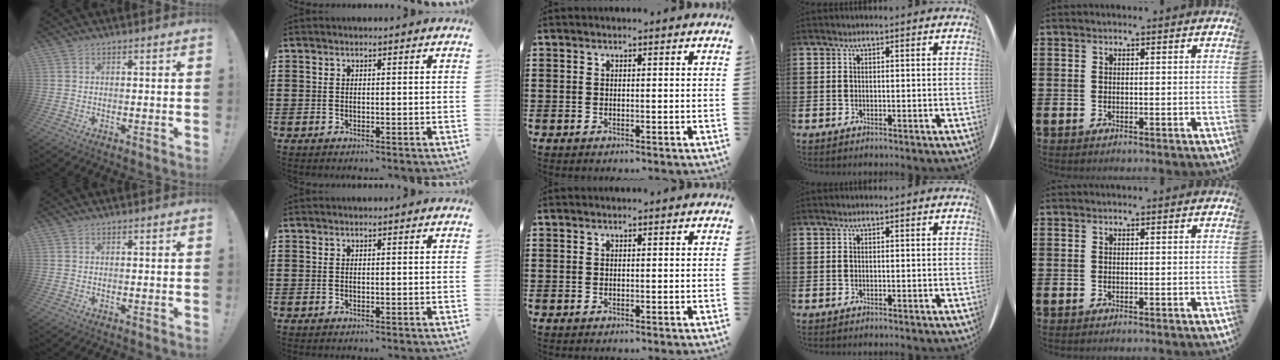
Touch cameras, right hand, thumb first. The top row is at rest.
{}